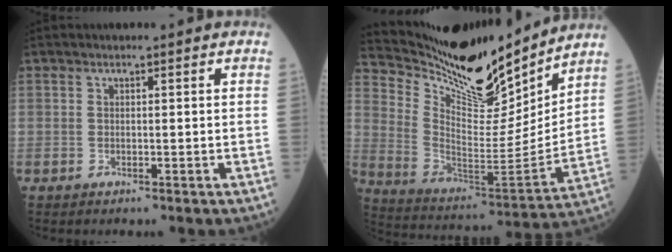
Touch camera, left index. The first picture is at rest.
{"total": 18.7, "force": [17.1, 3.3, 6.8], "torque": [-0.138, -0.038, 0.290]}